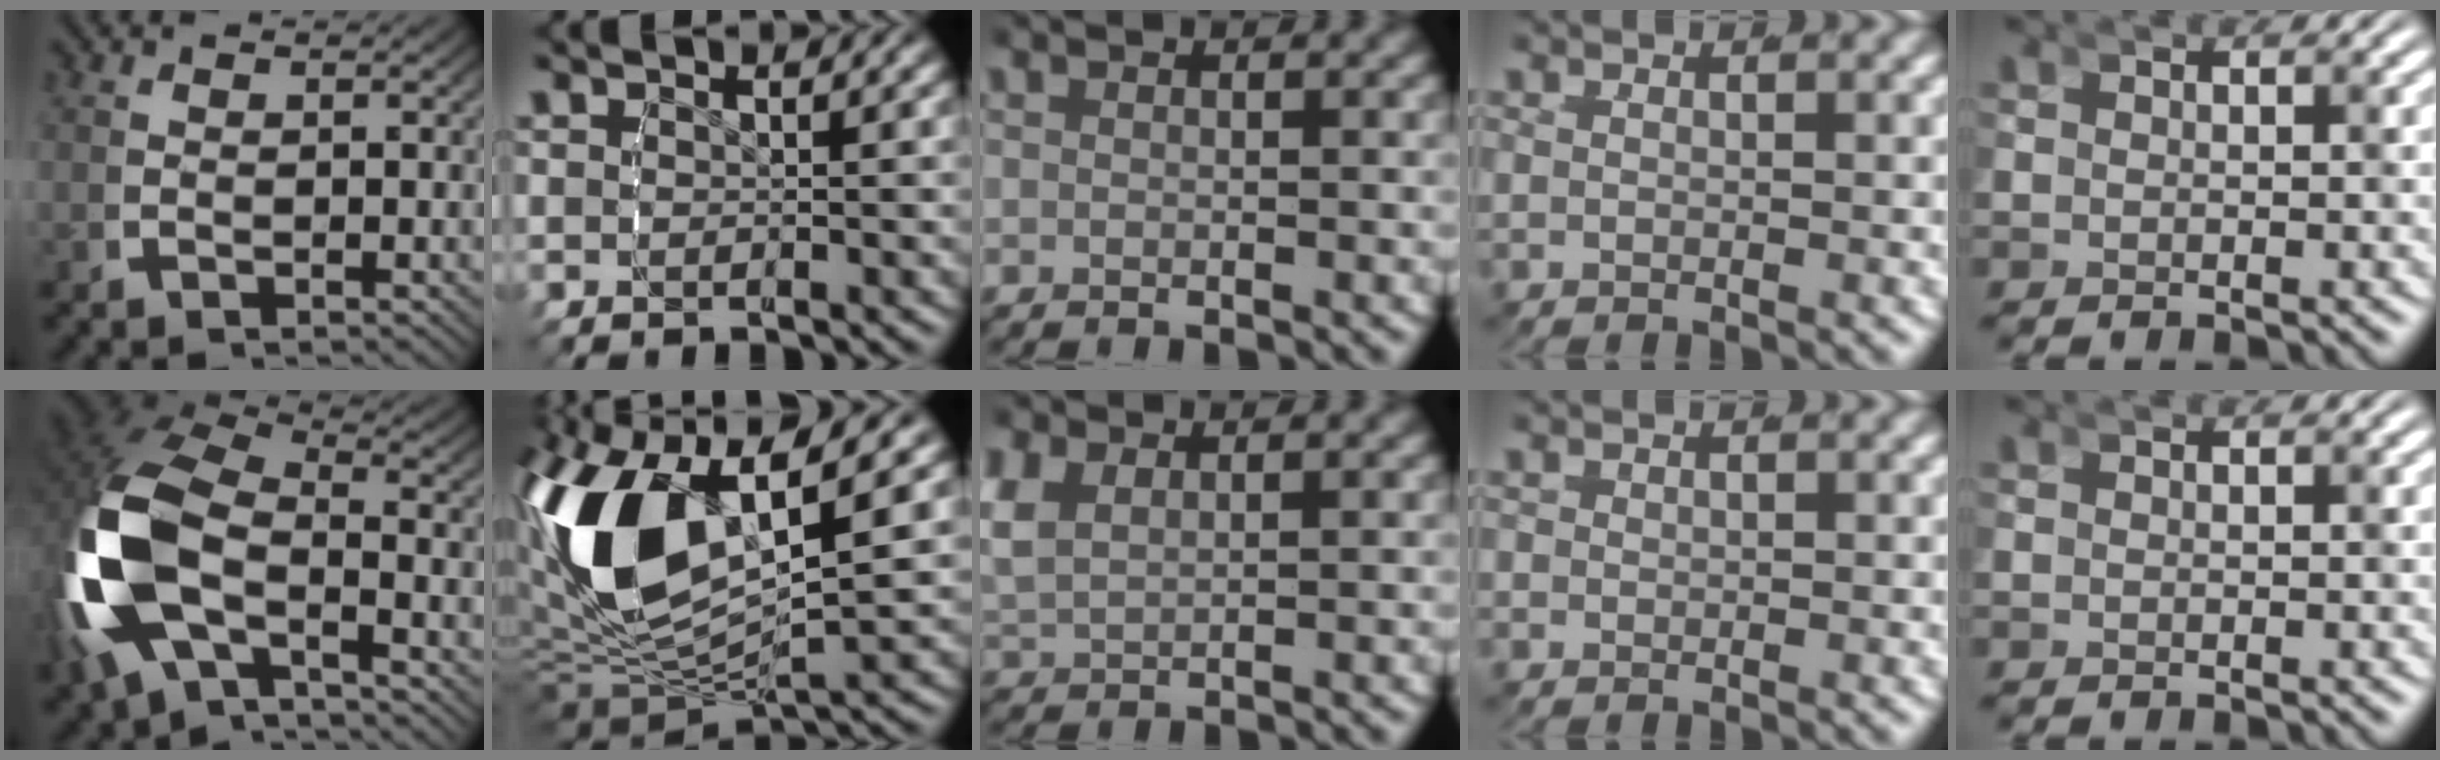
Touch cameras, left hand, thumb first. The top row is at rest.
{"thumb": {"total": 14.6, "force": [-0.9, 9.5, 11.1], "torque": [-0.287, -0.021, -0.007]}, "index": {"total": 12.3, "force": [0.4, 7.4, 9.8], "torque": [-0.237, -0.029, 0.014]}, "middle": {"total": 4.2, "force": [1.3, 3.3, 2.2], "torque": [-0.079, -0.006, 0.031]}, "ring": {"total": 1.0, "force": [0.1, 1.0, 0.1], "torque": [-0.013, -0.004, 0.000]}}